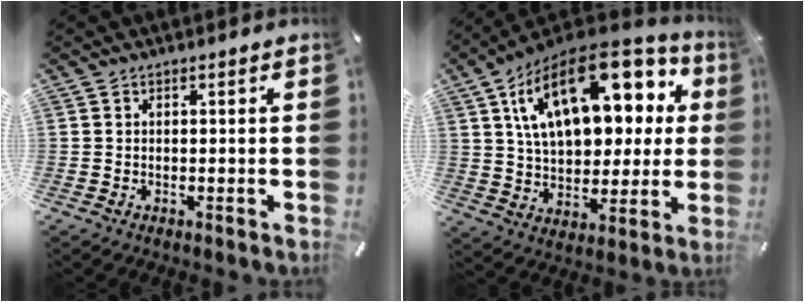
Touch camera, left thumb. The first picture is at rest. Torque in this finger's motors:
{"motor_torque": [2.59, 2.35, 2.67, -0.10, 0.36]}